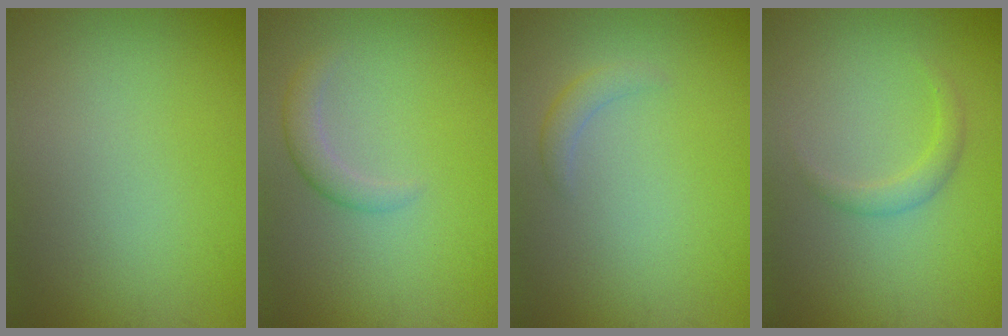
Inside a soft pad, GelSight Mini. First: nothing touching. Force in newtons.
{"total": 1.8, "press": 1.8, "slide": 0.1}
{"total": 1.4, "press": 1.4, "slide": 0.0}
{"total": 1.5, "press": 1.5, "slide": 0.1}